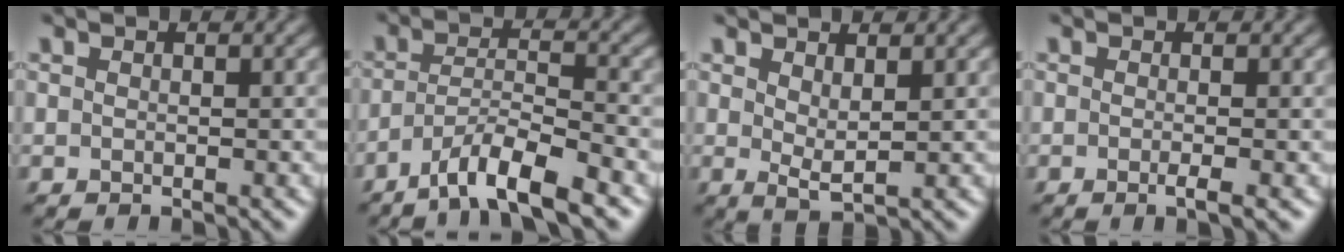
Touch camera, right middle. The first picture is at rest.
{"total": 6.4, "force": [-4.7, 1.1, 4.2], "torque": [-0.067, 0.002, -0.085]}
{"total": 1.9, "force": [1.0, 0.5, 1.6], "torque": [-0.032, -0.008, 0.022]}
{"total": 1.6, "force": [-0.4, 0.4, 1.5], "torque": [-0.020, -0.007, -0.010]}